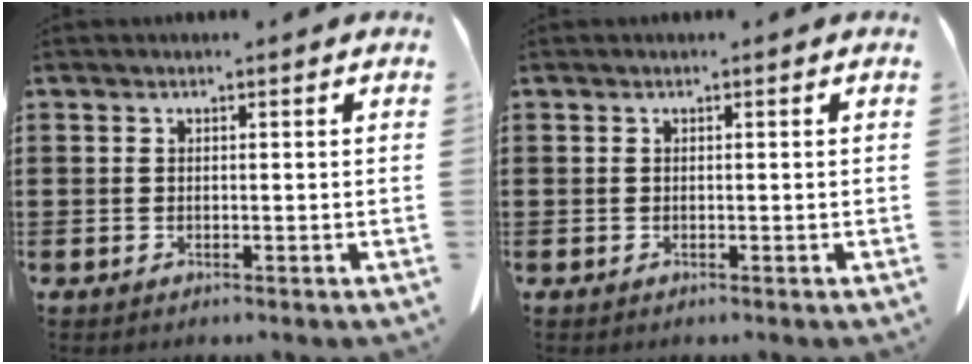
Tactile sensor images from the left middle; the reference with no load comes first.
{"total": 0.0}